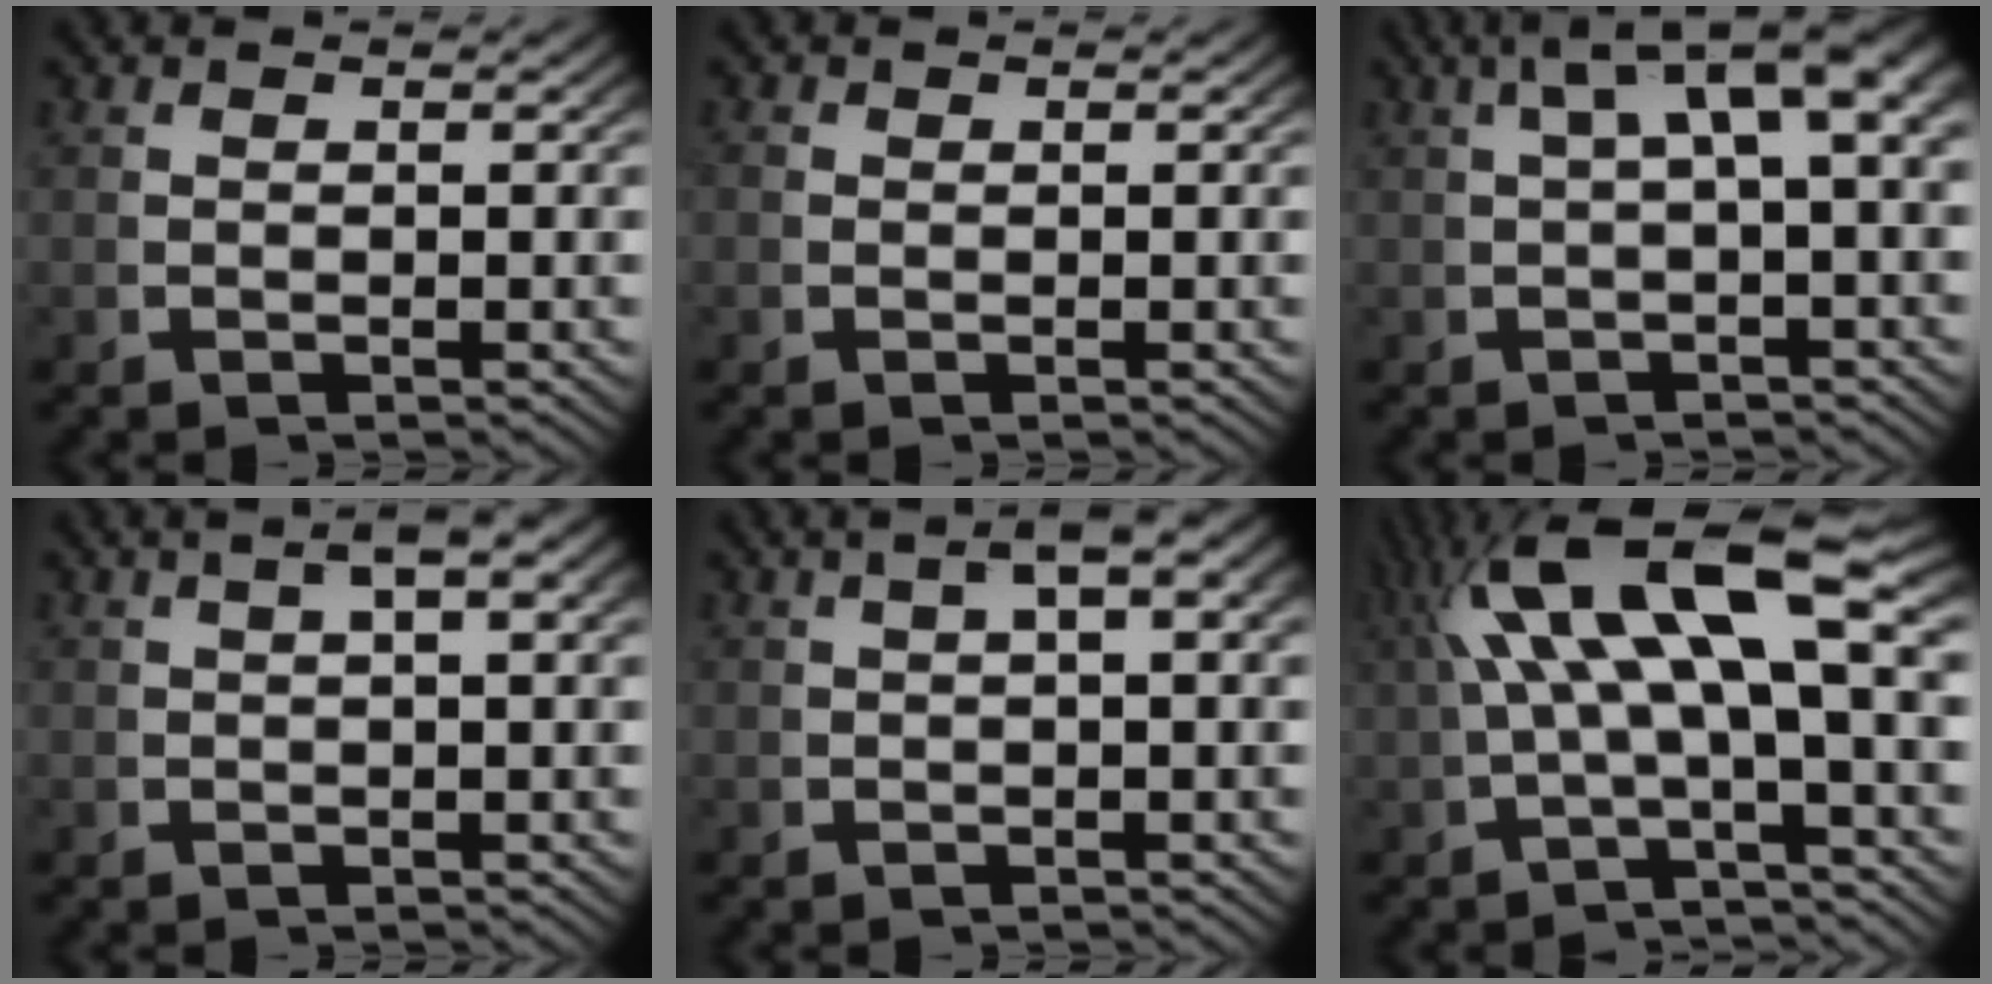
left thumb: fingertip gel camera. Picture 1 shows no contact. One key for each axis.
{"total": 0.0}
{"total": 7.7, "fx": 2.9, "fy": 3.2, "fz": 6.4, "tx": -0.083, "ty": 0.033, "tz": 0.028}
{"total": 3.8, "fx": 1.3, "fy": 1.1, "fz": 3.4, "tx": -0.043, "ty": 0.022, "tz": 0.016}
{"total": 4.4, "fx": 1.5, "fy": 1.4, "fz": 3.9, "tx": -0.052, "ty": 0.026, "tz": 0.017}
{"total": 9.3, "fx": 1.4, "fy": 3.8, "fz": 8.4, "tx": -0.154, "ty": 0.006, "tz": 0.025}